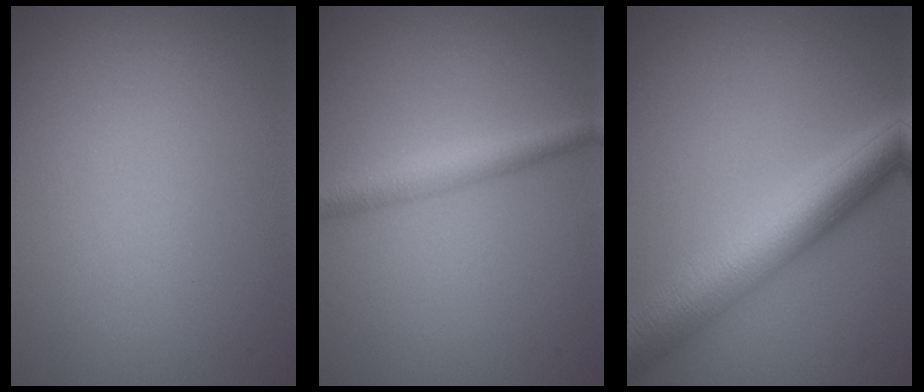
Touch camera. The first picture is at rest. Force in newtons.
{"total": 2.8, "press": 2.8, "slide": 0.0}
{"total": 8.2, "press": 8.2, "slide": 0.2}